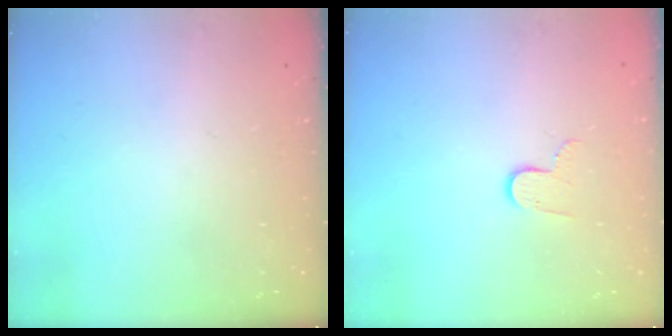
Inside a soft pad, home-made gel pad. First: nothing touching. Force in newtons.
{"total": 5.6, "press": 5.6, "slide": 0.4}